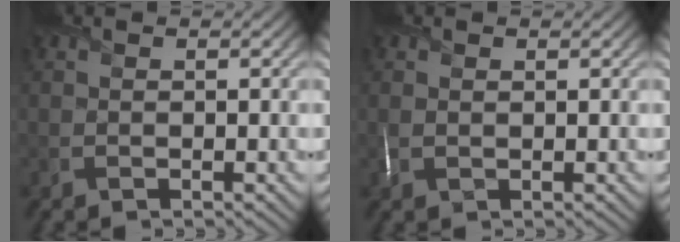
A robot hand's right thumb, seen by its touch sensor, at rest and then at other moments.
{"total": 0.7, "force": [0.2, 0.4, 0.6], "torque": [-0.015, 0.003, 0.005]}